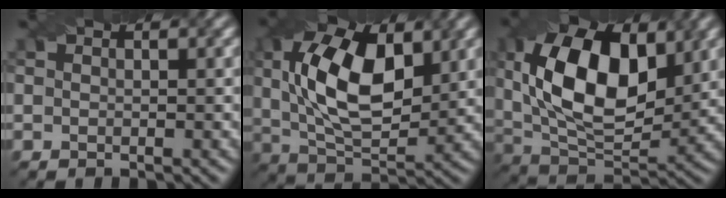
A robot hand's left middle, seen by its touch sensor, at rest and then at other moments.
{"total": 10.4, "force": [2.3, 5.3, 8.6], "torque": [-0.160, 0.009, 0.034]}
{"total": 12.1, "force": [2.8, 6.6, 9.7], "torque": [-0.168, 0.008, 0.045]}